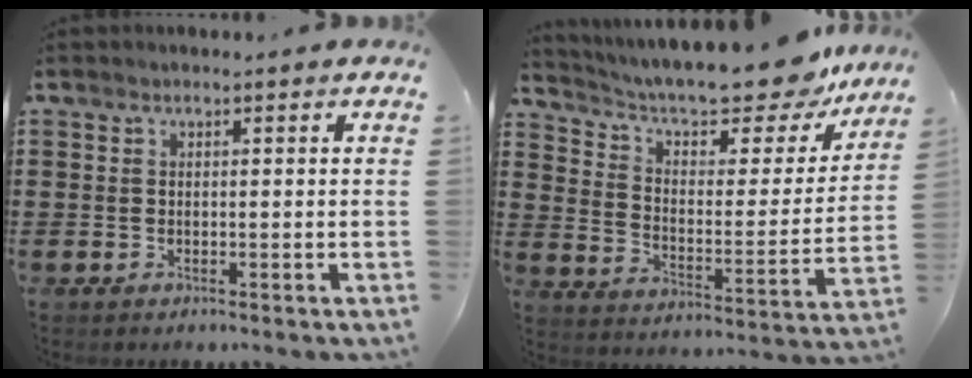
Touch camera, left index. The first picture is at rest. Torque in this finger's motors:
{"motor_torque": [2.14, 0.00, 1.05, 0.21]}